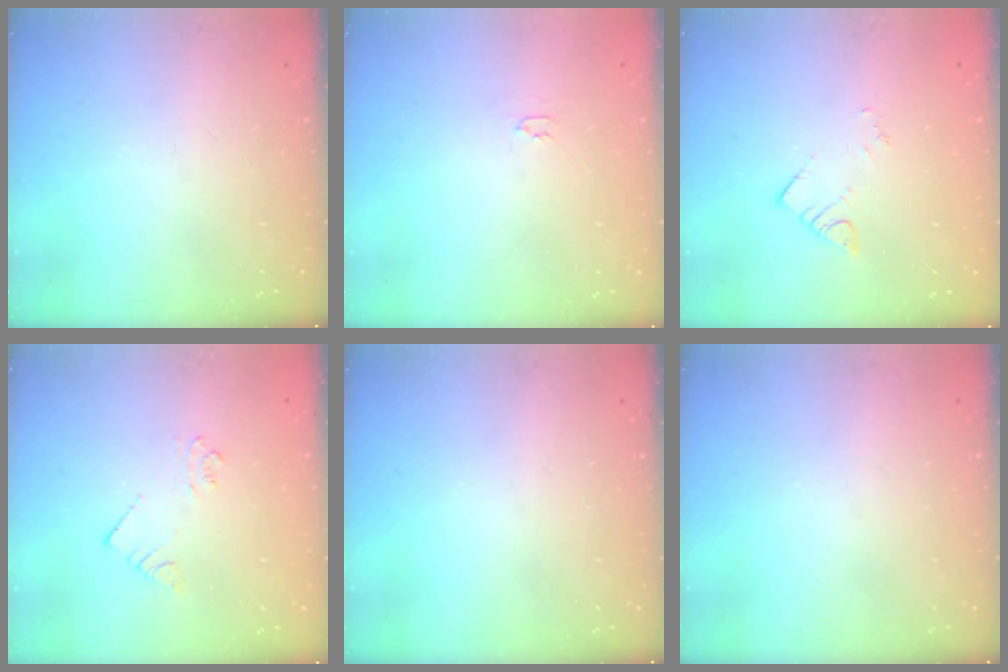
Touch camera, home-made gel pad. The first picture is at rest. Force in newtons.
{"total": 2.0, "press": 2.0, "slide": 0.3}
{"total": 3.6, "press": 3.6, "slide": 0.1}
{"total": 2.5, "press": 2.5, "slide": 0.2}
{"total": 0.0}
{"total": 0.0}